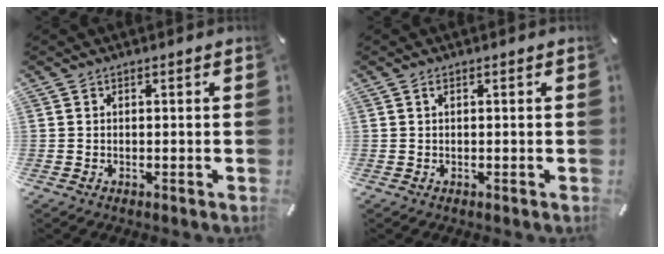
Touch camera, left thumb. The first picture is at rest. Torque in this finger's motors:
{"motor_torque": [0.16, 0.34, 0.14, -0.09, 0.07]}